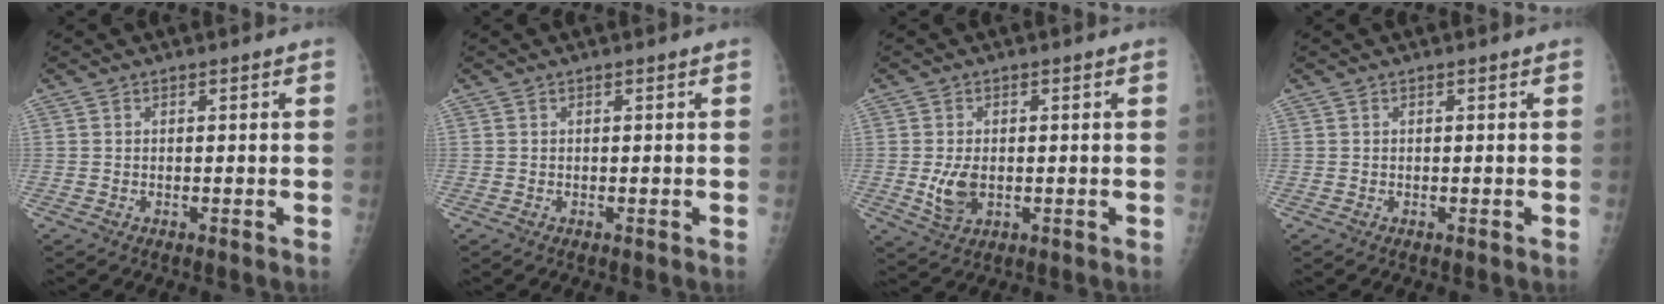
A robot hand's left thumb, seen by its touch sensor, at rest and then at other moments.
{"total": 0.0}
{"total": 5.2, "force": [-0.5, 3.3, 4.0], "torque": [-0.074, -0.008, -0.002]}
{"total": 0.0}